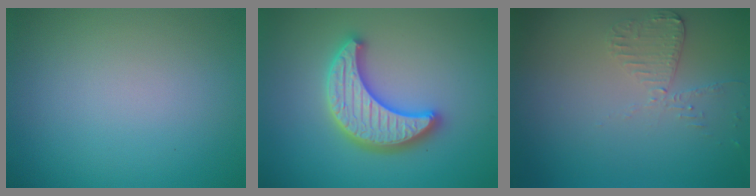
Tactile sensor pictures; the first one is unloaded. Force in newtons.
{"total": 5.3, "press": 5.2, "slide": 0.9}
{"total": 2.0, "press": 2.0, "slide": 0.3}